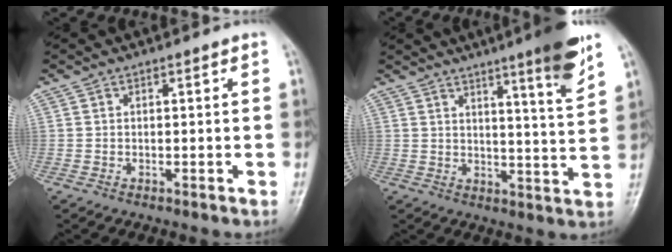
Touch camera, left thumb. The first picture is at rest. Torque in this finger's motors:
{"motor_torque": [2.58, 1.02, 1.38, -1.38, 0.36]}